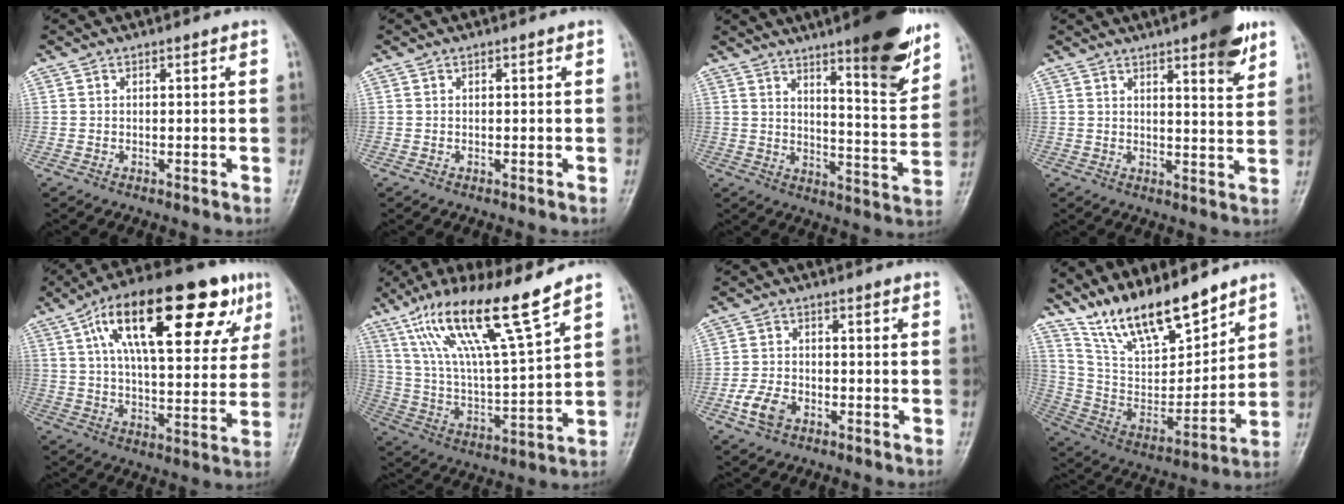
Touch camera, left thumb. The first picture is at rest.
{"total": 0.0}
{"total": 16.4, "force": [10.5, 3.0, 12.2], "torque": [-0.144, -0.065, 0.157]}
{"total": 9.0, "force": [5.4, 2.0, 6.9], "torque": [-0.079, -0.027, 0.068]}
{"total": 27.4, "force": [12.0, 10.7, 22.1], "torque": [-0.317, 0.010, 0.186]}
{"total": 17.8, "force": [11.9, 1.4, 13.1], "torque": [-0.230, -0.052, 0.222]}
{"total": 5.5, "force": [-2.7, 3.6, 3.1], "torque": [-0.059, 0.012, -0.052]}
{"total": 16.7, "force": [13.4, 5.2, 8.6], "torque": [-0.116, -0.074, 0.255]}